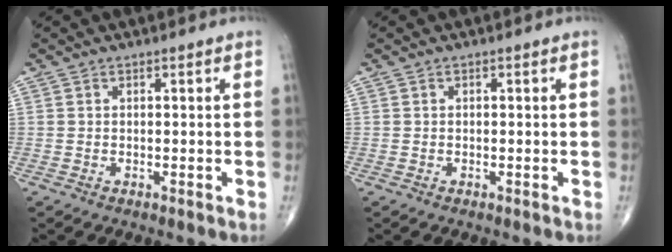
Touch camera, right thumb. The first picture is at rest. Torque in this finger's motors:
{"motor_torque": [0.33, -0.59, -0.19, -0.08, 0.01]}